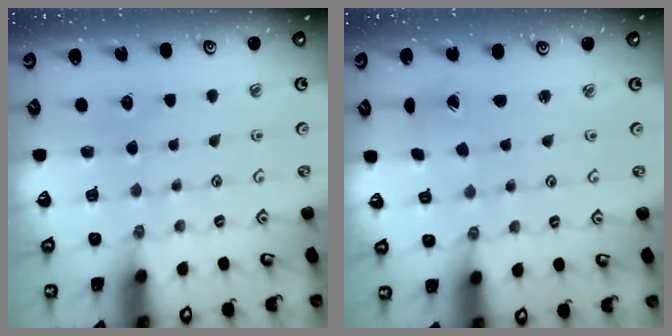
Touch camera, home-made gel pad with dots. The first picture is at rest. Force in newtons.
{"total": 1.3, "press": 1.3, "slide": 0.0}